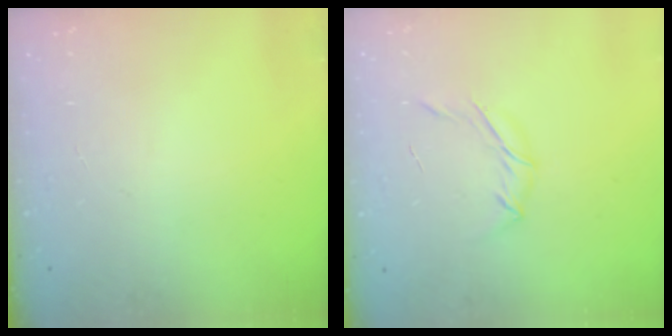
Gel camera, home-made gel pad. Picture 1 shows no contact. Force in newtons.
{"total": 4.1, "press": 3.9, "slide": 1.0}